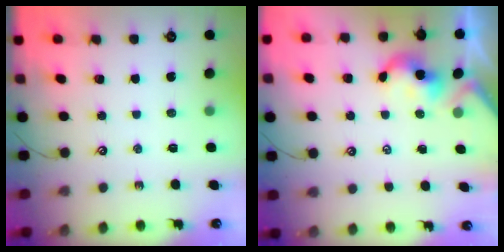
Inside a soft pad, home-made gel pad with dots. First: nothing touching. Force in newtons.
{"total": 1.2, "press": 1.1, "slide": 0.3}